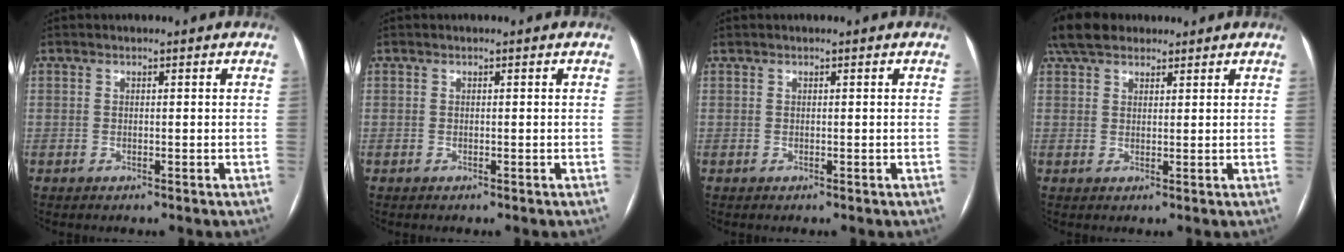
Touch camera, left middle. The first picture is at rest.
{"total": 0.0}
{"total": 0.0}
{"total": 7.2, "force": [5.6, 3.5, 2.8], "torque": [-0.065, 0.032, 0.107]}